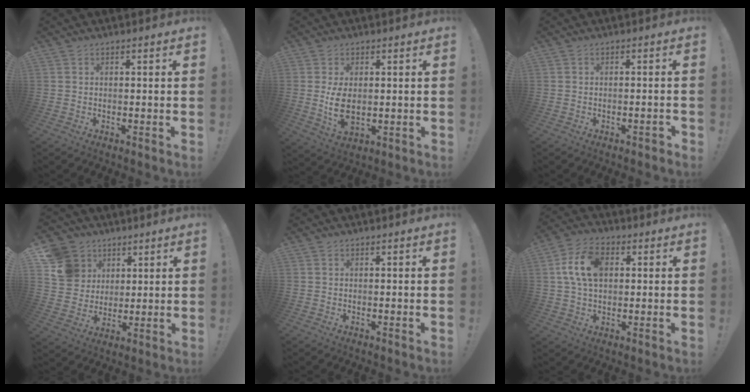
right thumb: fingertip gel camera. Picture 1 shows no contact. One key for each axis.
{"total": 7.7, "fx": 0.2, "fy": 4.4, "fz": 6.4, "tx": -0.106, "ty": -0.016, "tz": 0.002}
{"total": 1.4, "fx": -1.0, "fy": 0.3, "fz": 1.0, "tx": -0.016, "ty": 0.007, "tz": -0.016}
{"total": 12.6, "fx": 5.2, "fy": 10.8, "fz": 4.0, "tx": -0.059, "ty": -0.018, "tz": 0.110}
{"total": 0.0}
{"total": 12.3, "fx": 2.7, "fy": 8.0, "fz": 8.9, "tx": -0.175, "ty": 0.014, "tz": 0.051}